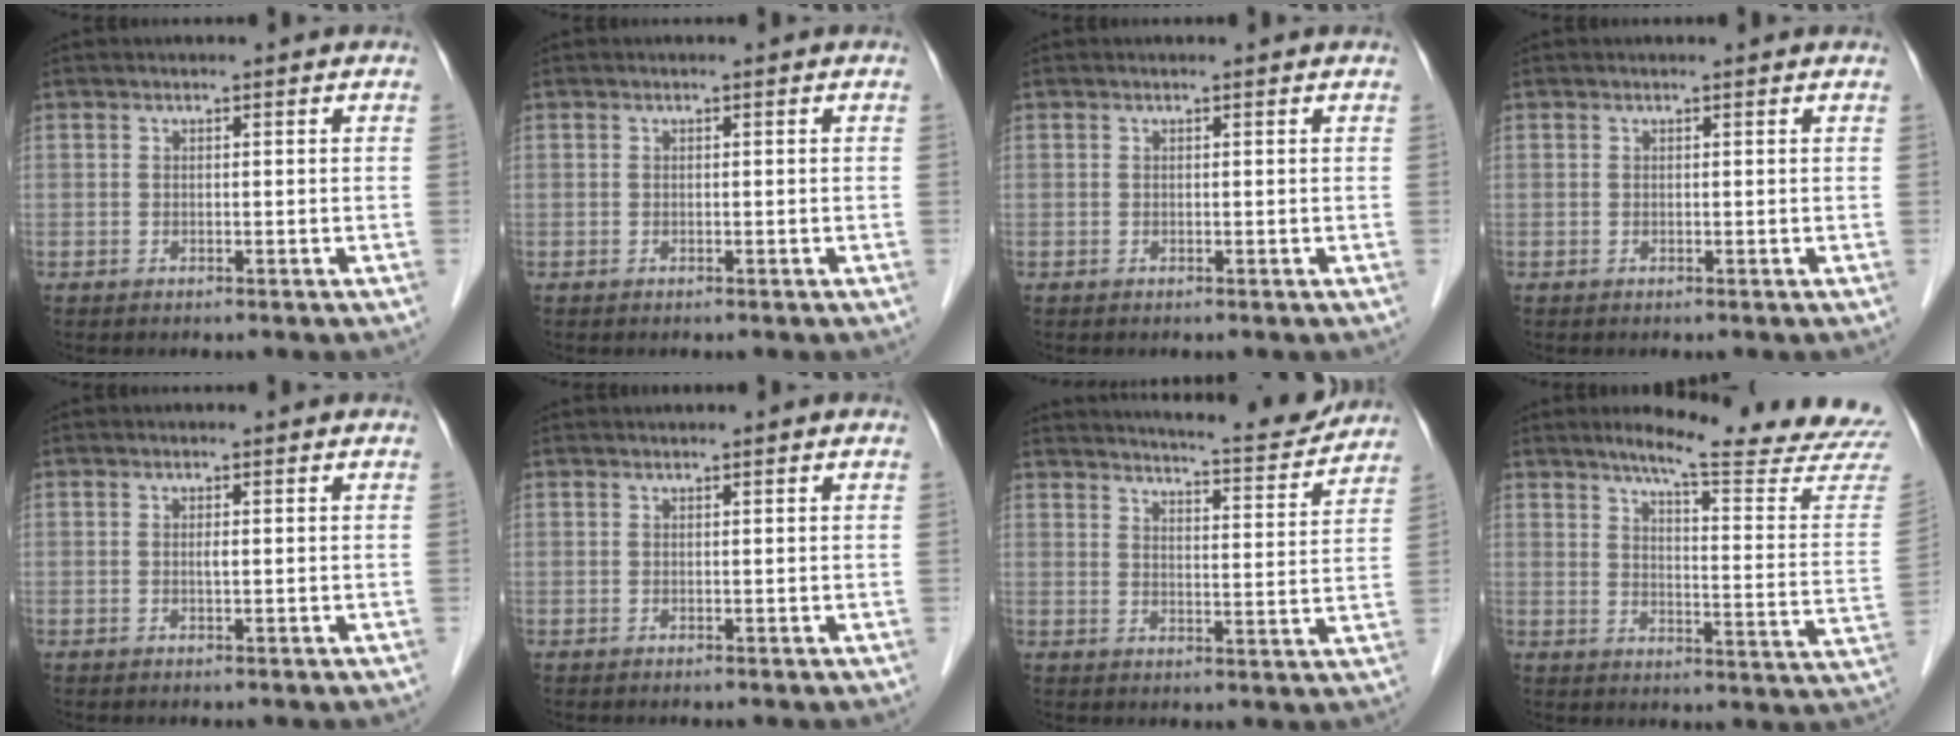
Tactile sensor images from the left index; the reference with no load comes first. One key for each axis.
{"total": 0.0}
{"total": 0.6, "fx": 0.6, "fy": 0.1, "fz": 0.1, "tx": -0.006, "ty": 0.002, "tz": 0.003}
{"total": 0.9, "fx": 0.9, "fy": 0.1, "fz": 0.1, "tx": -0.010, "ty": 0.003, "tz": 0.007}
{"total": 0.5, "fx": 0.0, "fy": 0.1, "fz": 0.5, "tx": -0.013, "ty": -0.004, "tz": -0.001}
{"total": 1.1, "fx": 1.0, "fy": -0.1, "fz": 0.5, "tx": -0.008, "ty": 0.017, "tz": 0.021}
{"total": 14.8, "fx": 14.0, "fy": 1.3, "fz": 4.4, "tx": -0.065, "ty": -0.027, "tz": 0.175}
{"total": 20.0, "fx": 18.2, "fy": -0.5, "fz": 8.3, "tx": -0.113, "ty": -0.100, "tz": 0.213}